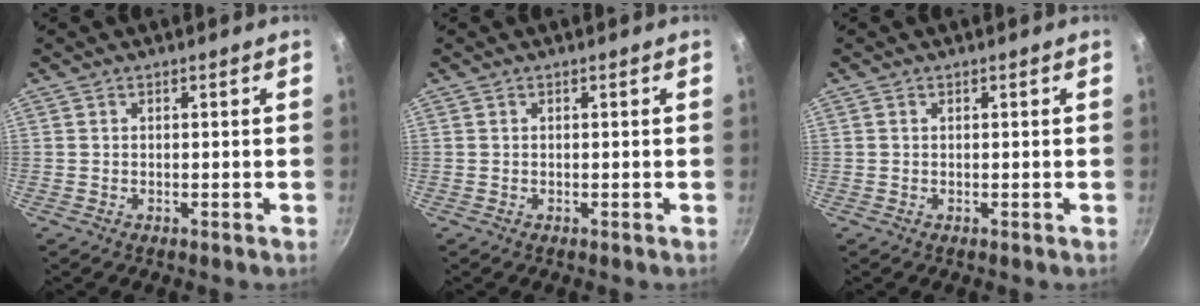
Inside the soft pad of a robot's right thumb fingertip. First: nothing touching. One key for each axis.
{"total": 0.0}
{"total": 0.0}